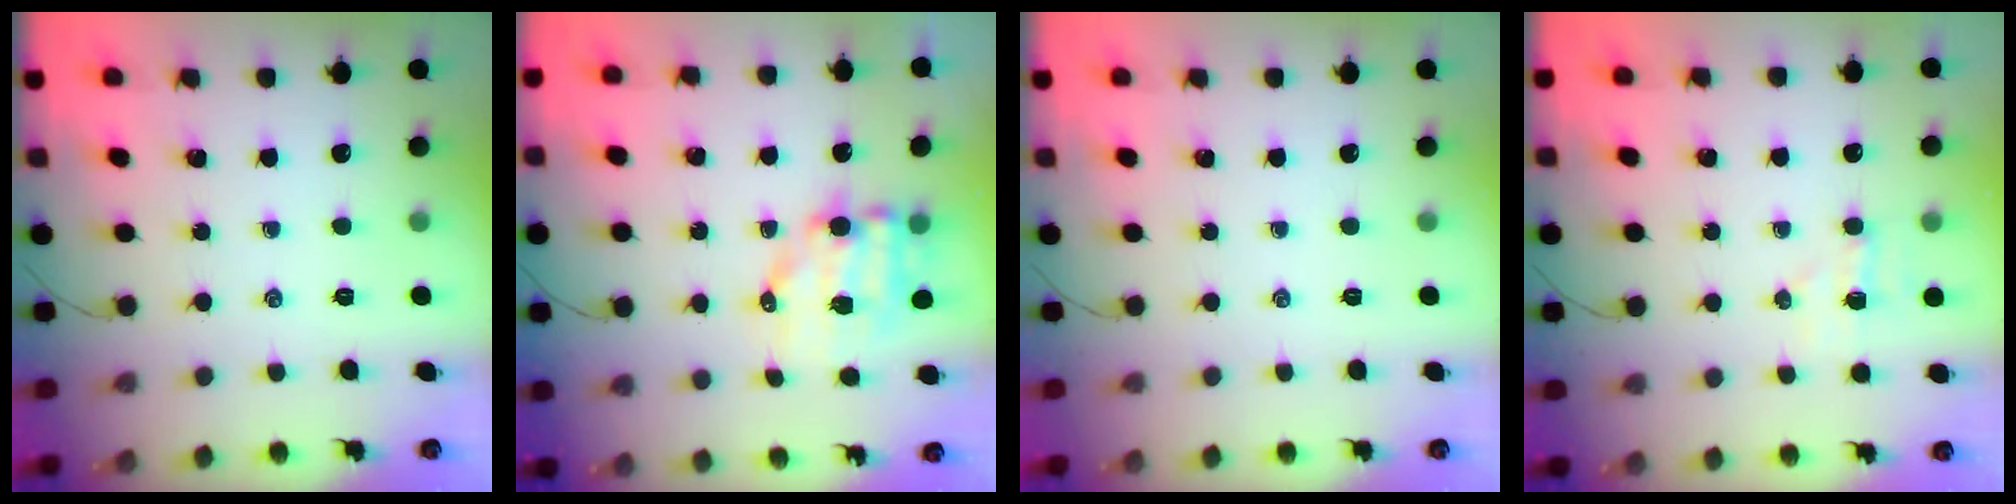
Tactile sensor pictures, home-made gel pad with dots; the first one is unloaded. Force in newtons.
{"total": 9.3, "press": 9.1, "slide": 1.8}
{"total": 0.0}
{"total": 4.0, "press": 3.8, "slide": 1.1}